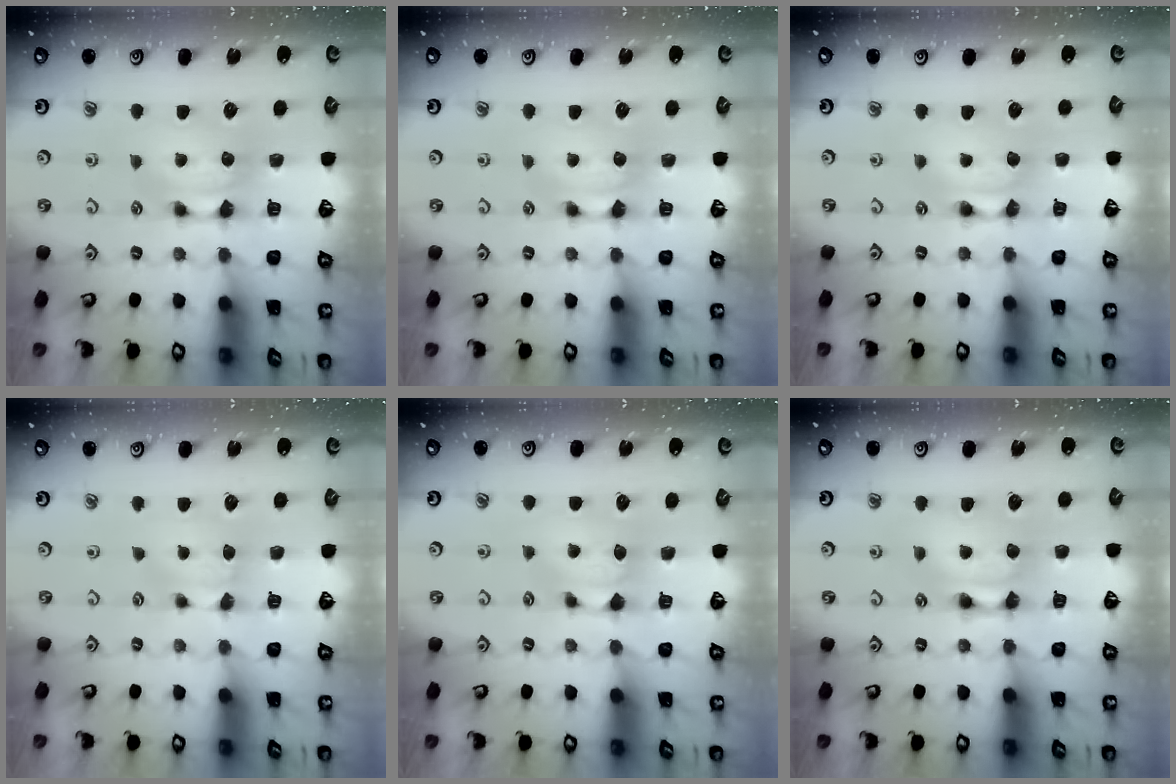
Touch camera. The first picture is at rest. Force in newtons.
{"total": 0.0}
{"total": 1.8, "press": 1.8, "slide": 0.2}
{"total": 1.2, "press": 1.1, "slide": 0.4}
{"total": 0.9, "press": 0.6, "slide": 0.6}
{"total": 2.1, "press": 2.1, "slide": 0.1}